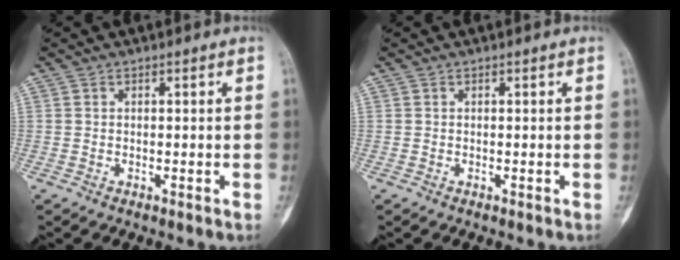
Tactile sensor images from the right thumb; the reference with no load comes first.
{"total": 0.0}